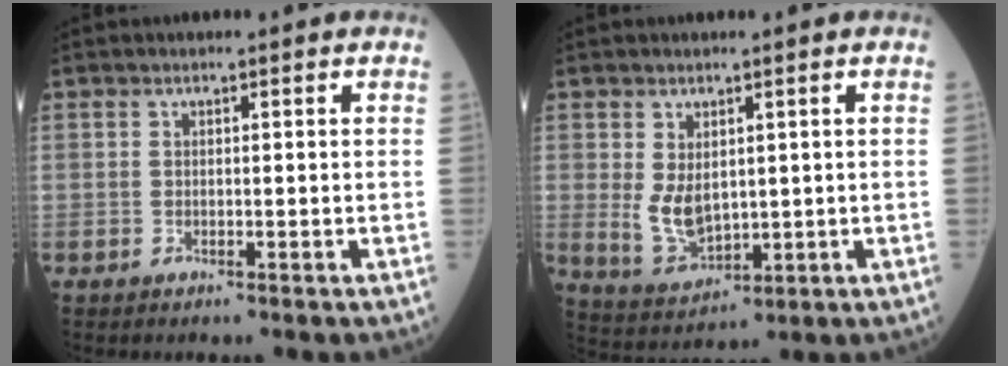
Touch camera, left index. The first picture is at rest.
{"total": 5.8, "force": [0.7, 3.5, 4.6], "torque": [-0.103, -0.010, 0.032]}